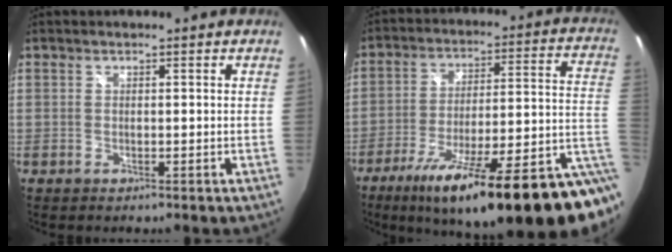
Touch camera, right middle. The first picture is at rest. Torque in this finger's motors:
{"motor_torque": [1.33, -0.81, 0.84, 0.21]}